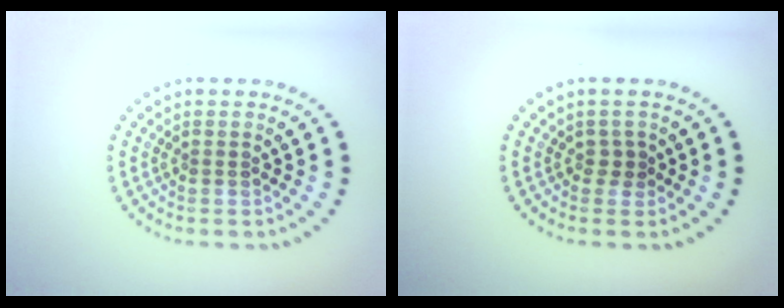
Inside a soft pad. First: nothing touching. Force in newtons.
{"total": 0.9, "press": 0.8, "slide": 0.4}